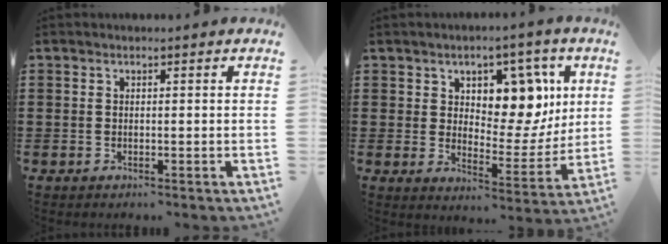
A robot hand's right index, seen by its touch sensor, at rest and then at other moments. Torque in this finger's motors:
{"motor_torque": [0.60, 0.18, 0.61, 0.13]}